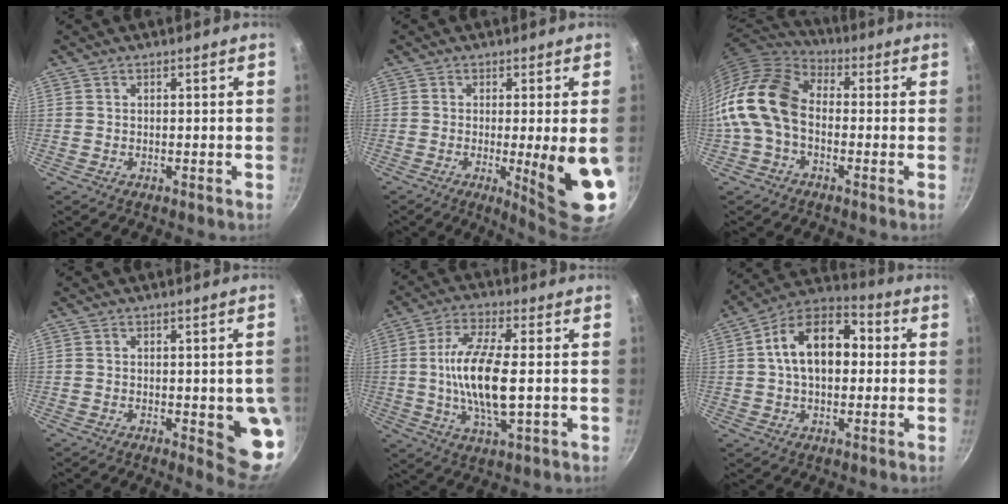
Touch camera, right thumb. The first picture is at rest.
{"total": 12.5, "force": [-2.0, 1.7, 12.2], "torque": [-0.154, -0.014, -0.018]}
{"total": 14.8, "force": [-2.0, 10.1, 10.6], "torque": [-0.189, 0.039, -0.062]}
{"total": 8.7, "force": [-1.3, 2.7, 8.1], "torque": [-0.075, -0.004, -0.013]}
{"total": 13.3, "force": [-0.3, 4.4, 12.6], "torque": [-0.249, 0.005, -0.012]}
{"total": 15.5, "force": [1.6, 10.1, 11.6], "torque": [-0.151, 0.034, 0.005]}